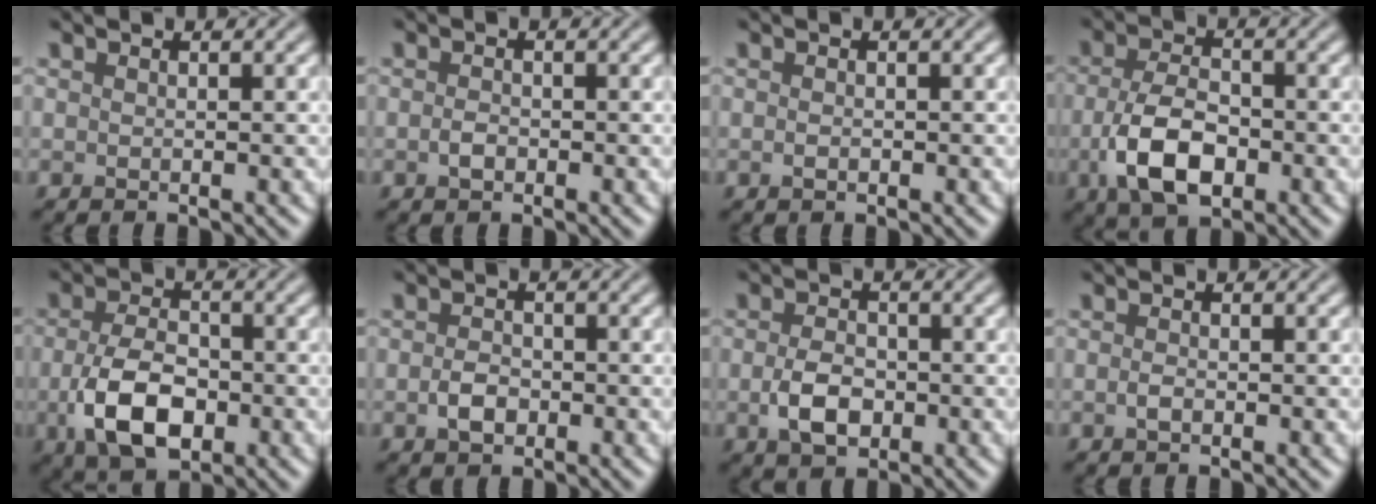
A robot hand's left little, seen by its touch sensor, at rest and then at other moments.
{"total": 1.1, "force": [-0.4, 0.7, 0.7], "torque": [-0.015, -0.001, -0.012]}
{"total": 0.5, "force": [-0.2, 0.3, 0.4], "torque": [-0.008, -0.001, -0.005]}
{"total": 5.9, "force": [-1.9, 3.2, 4.6], "torque": [-0.101, -0.008, -0.038]}
{"total": 6.5, "force": [-1.8, 3.8, 4.9], "torque": [-0.109, -0.010, -0.035]}
{"total": 2.1, "force": [-0.7, 1.4, 1.3], "torque": [-0.027, -0.001, -0.018]}
{"total": 3.5, "force": [-0.9, 2.3, 2.4], "torque": [-0.054, -0.003, -0.019]}
{"total": 0.8, "force": [-0.3, 0.4, 0.6], "torque": [-0.014, -0.001, -0.009]}